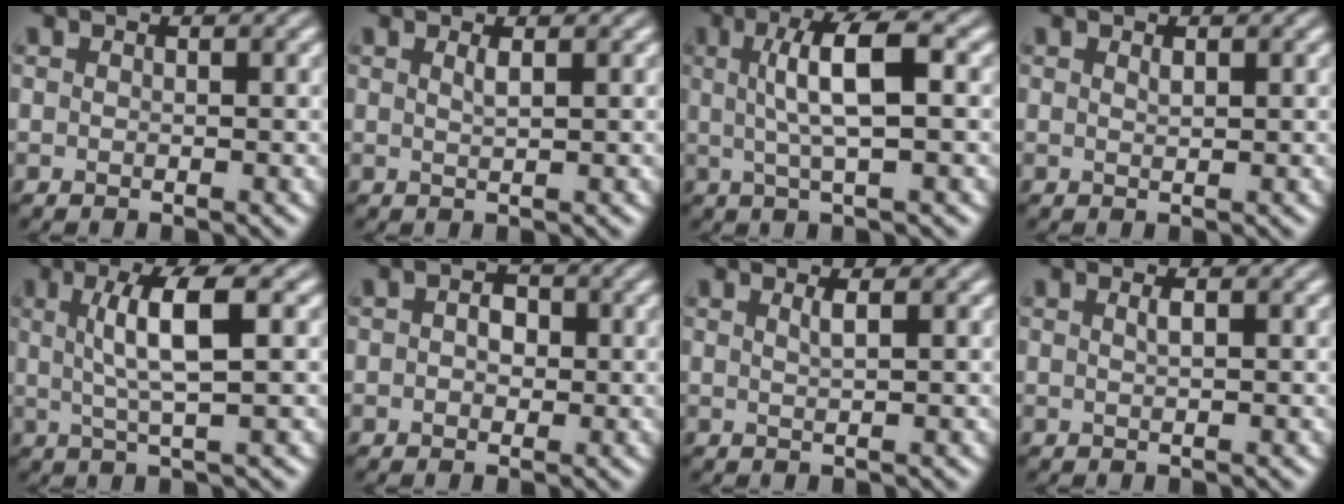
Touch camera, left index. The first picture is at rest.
{"total": 1.0, "force": [0.5, 0.3, 0.9], "torque": [-0.010, 0.001, 0.007]}
{"total": 5.7, "force": [1.0, 1.4, 5.4], "torque": [-0.094, 0.008, 0.017]}
{"total": 0.6, "force": [0.4, 0.1, 0.4], "torque": [-0.006, -0.002, 0.008]}
{"total": 5.2, "force": [1.2, 1.0, 4.9], "torque": [-0.091, 0.005, 0.023]}
{"total": 2.4, "force": [0.3, 1.8, 1.6], "torque": [-0.018, 0.004, -0.008]}
{"total": 1.3, "force": [0.6, 0.4, 1.1], "torque": [-0.012, 0.002, 0.007]}
{"total": 0.9, "force": [0.3, 0.3, 0.8], "torque": [-0.012, 0.004, 0.004]}